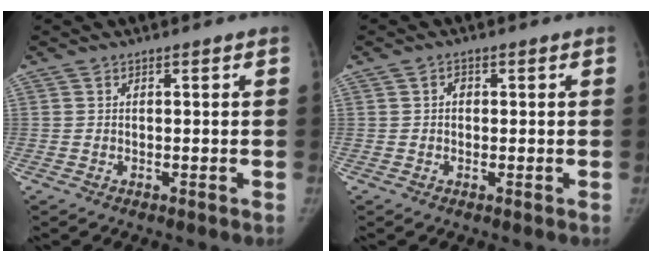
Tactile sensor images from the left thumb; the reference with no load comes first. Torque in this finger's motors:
{"motor_torque": [0.13, 0.02, 0.21, -0.50, 0.02]}